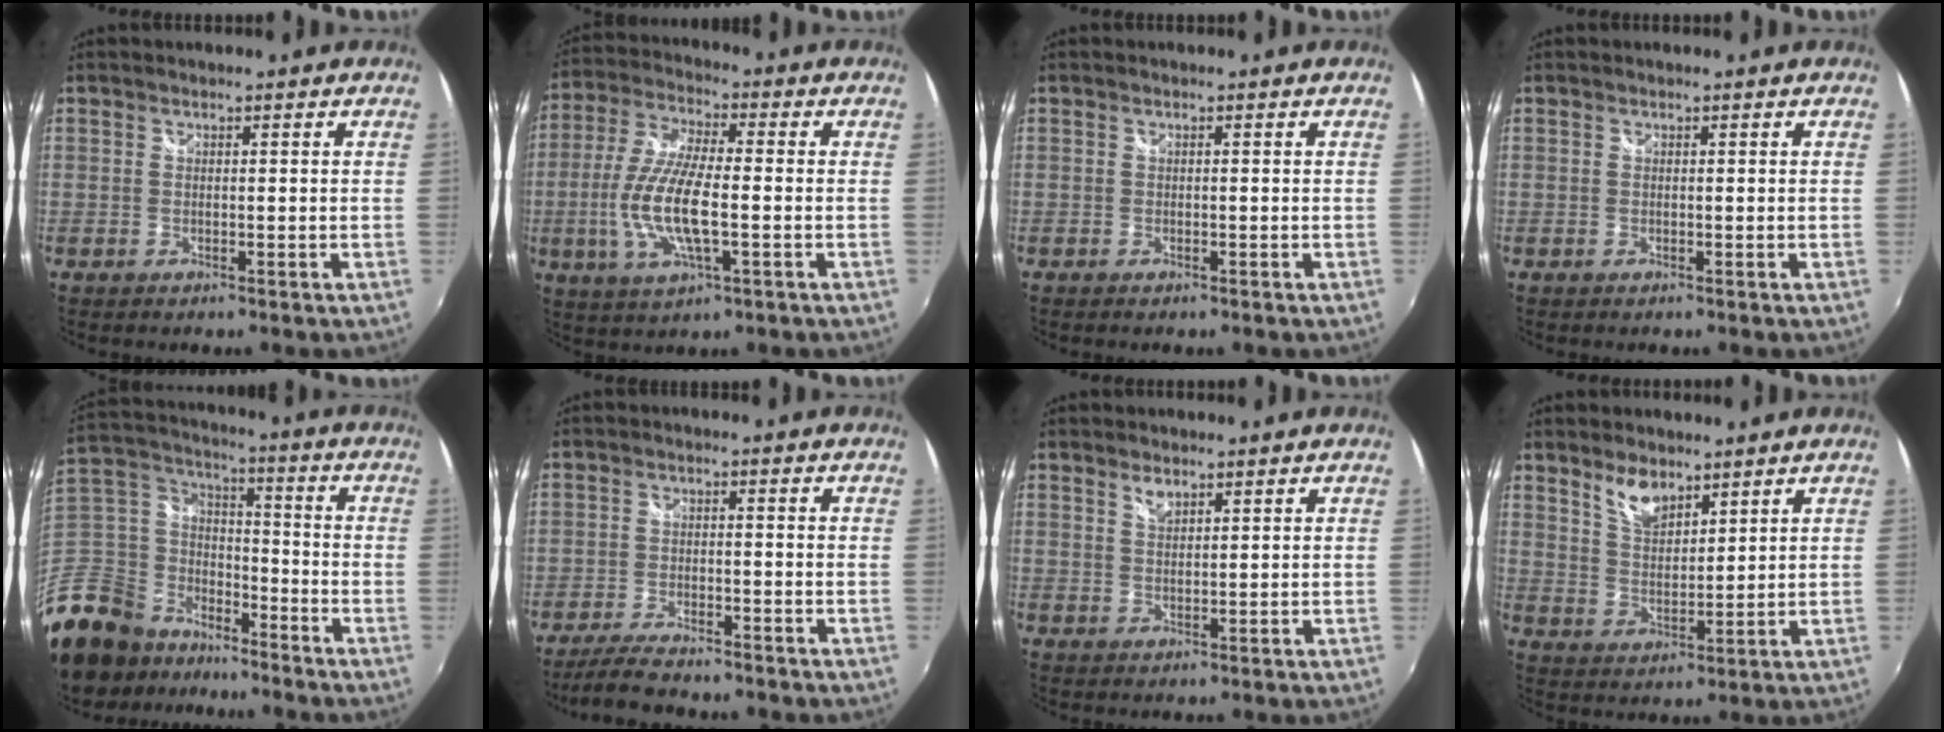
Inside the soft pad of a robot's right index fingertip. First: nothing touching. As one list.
[{"total": 13.4, "force": [-2.6, 4.1, 12.5], "torque": [-0.263, -0.007, -0.051]}, {"total": 0.7, "force": [-0.5, 0.3, 0.3], "torque": [-0.008, -0.003, -0.009]}, {"total": 0.0}, {"total": 23.1, "force": [-13.6, 16.2, 9.3], "torque": [-0.276, 0.035, -0.229]}, {"total": 7.7, "force": [-6.7, 1.6, 3.4], "torque": [-0.092, -0.015, -0.117]}, {"total": 2.1, "force": [1.5, 0.9, 1.2], "torque": [-0.019, 0.002, 0.028]}, {"total": 6.2, "force": [4.5, 2.7, 3.3], "torque": [-0.057, 0.003, 0.087]}]